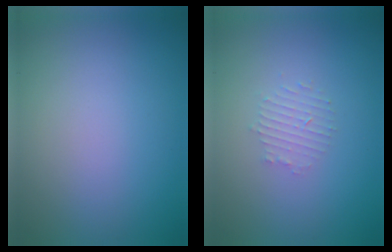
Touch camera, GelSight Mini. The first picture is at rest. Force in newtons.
{"total": 1.6, "press": 1.5, "slide": 0.3}